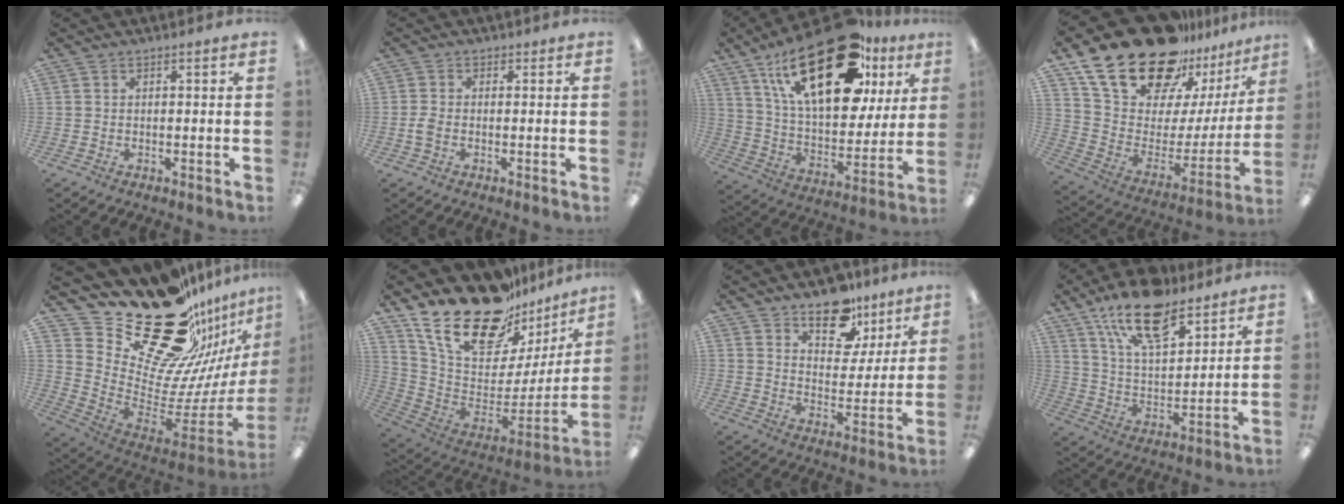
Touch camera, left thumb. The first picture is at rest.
{"total": 2.9, "force": [-0.8, 2.0, 1.9], "torque": [-0.038, 0.004, -0.015]}
{"total": 30.3, "force": [15.9, 13.7, 21.8], "torque": [-0.378, -0.077, 0.269]}
{"total": 26.6, "force": [19.8, 12.2, 13.0], "torque": [-0.235, -0.121, 0.361]}
{"total": 30.8, "force": [22.1, 14.7, 15.7], "torque": [-0.217, -0.184, 0.425]}
{"total": 25.3, "force": [18.7, 11.0, 13.0], "torque": [-0.221, -0.129, 0.343]}
{"total": 14.0, "force": [10.1, 7.4, 6.3], "torque": [-0.079, -0.062, 0.179]}
{"total": 17.2, "force": [11.9, 7.3, 10.0], "torque": [-0.171, -0.054, 0.208]}